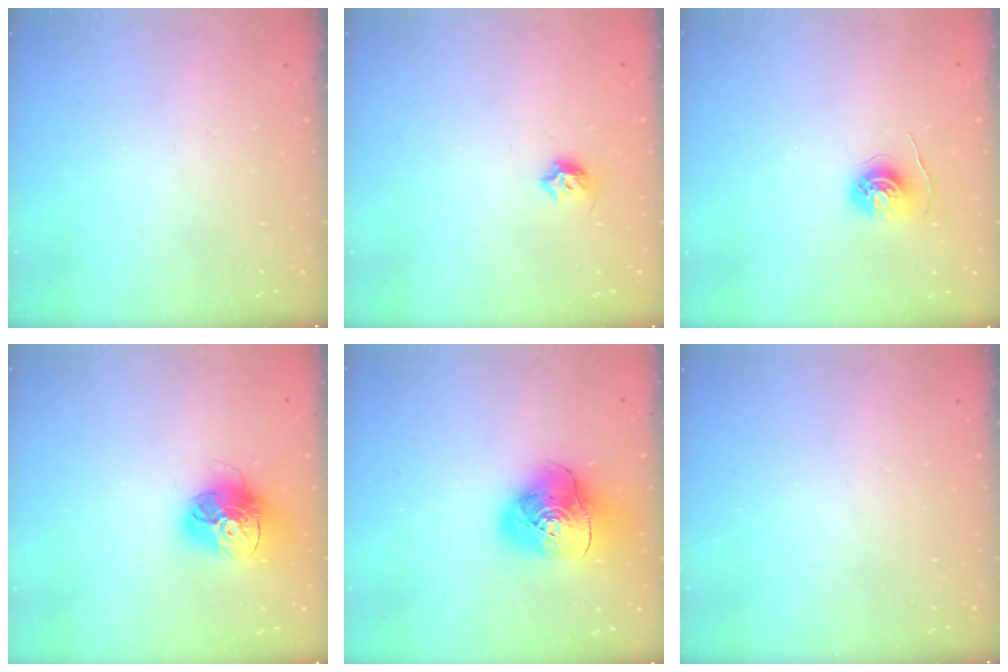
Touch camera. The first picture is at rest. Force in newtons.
{"total": 5.6, "press": 5.5, "slide": 1.3}
{"total": 5.7, "press": 5.7, "slide": 0.5}
{"total": 16.0, "press": 16.0, "slide": 1.7}
{"total": 14.0, "press": 13.9, "slide": 1.8}
{"total": 0.0}